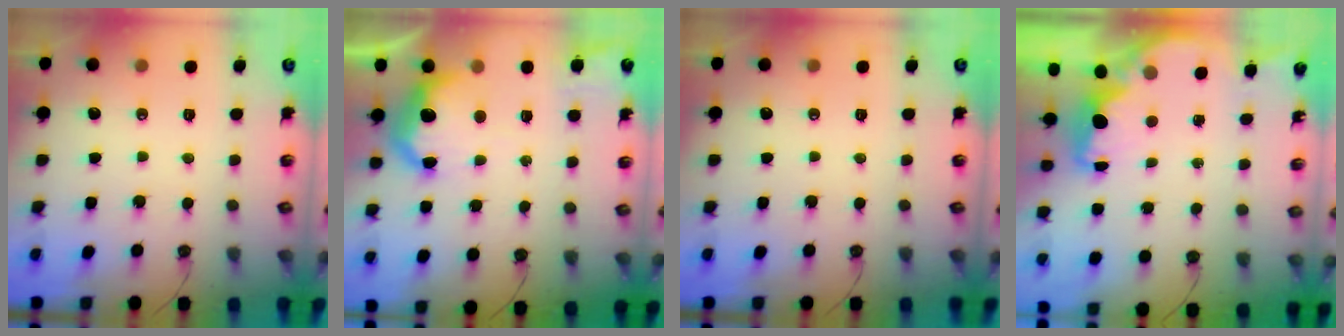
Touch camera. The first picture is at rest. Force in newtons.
{"total": 14.0, "press": 13.9, "slide": 1.2}
{"total": 0.0}
{"total": 2.5, "press": 2.3, "slide": 0.8}